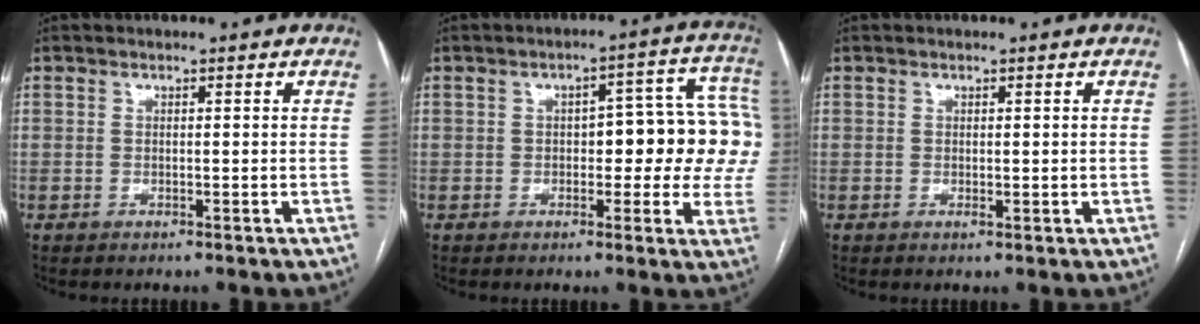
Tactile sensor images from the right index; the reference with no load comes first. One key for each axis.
{"total": 13.3, "fx": 0.4, "fy": 5.4, "fz": 12.2, "tx": -0.132, "ty": 0.042, "tz": 0.005}
{"total": 0.8, "fx": 0.0, "fy": 0.4, "fz": 0.7, "tx": -0.011, "ty": -0.002, "tz": 0.003}